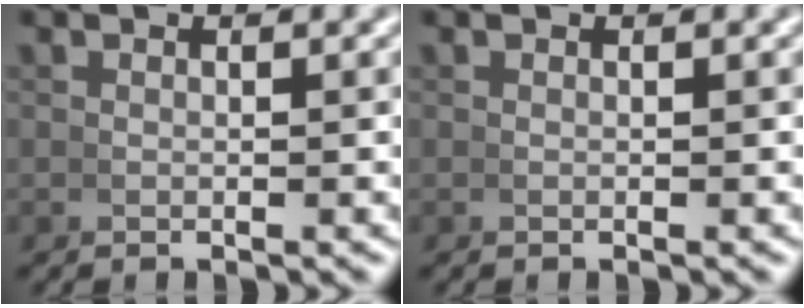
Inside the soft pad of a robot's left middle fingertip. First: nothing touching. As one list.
[{"total": 0.0}]